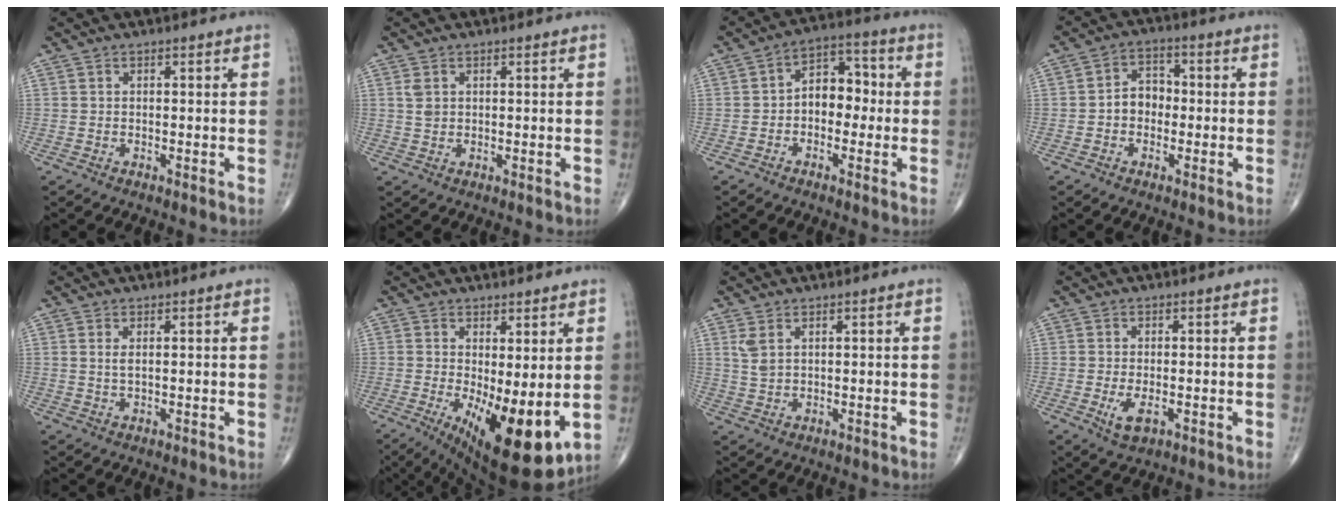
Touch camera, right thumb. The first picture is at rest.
{"total": 1.9, "force": [0.7, 1.3, 1.2], "torque": [-0.023, -0.001, 0.017]}
{"total": 8.2, "force": [-0.6, 5.7, 5.9], "torque": [-0.058, 0.035, -0.024]}
{"total": 5.5, "force": [-0.8, 4.3, 3.3], "torque": [-0.032, 0.024, -0.024]}
{"total": 1.5, "force": [0.5, 0.5, 1.3], "torque": [-0.030, -0.004, 0.013]}
{"total": 14.1, "force": [-1.9, 5.1, 13.0], "torque": [-0.196, -0.032, -0.010]}
{"total": 2.7, "force": [1.4, 1.3, 2.0], "torque": [-0.044, 0.000, 0.036]}
{"total": 3.8, "force": [-1.0, 1.8, 3.2], "torque": [-0.060, -0.008, -0.014]}